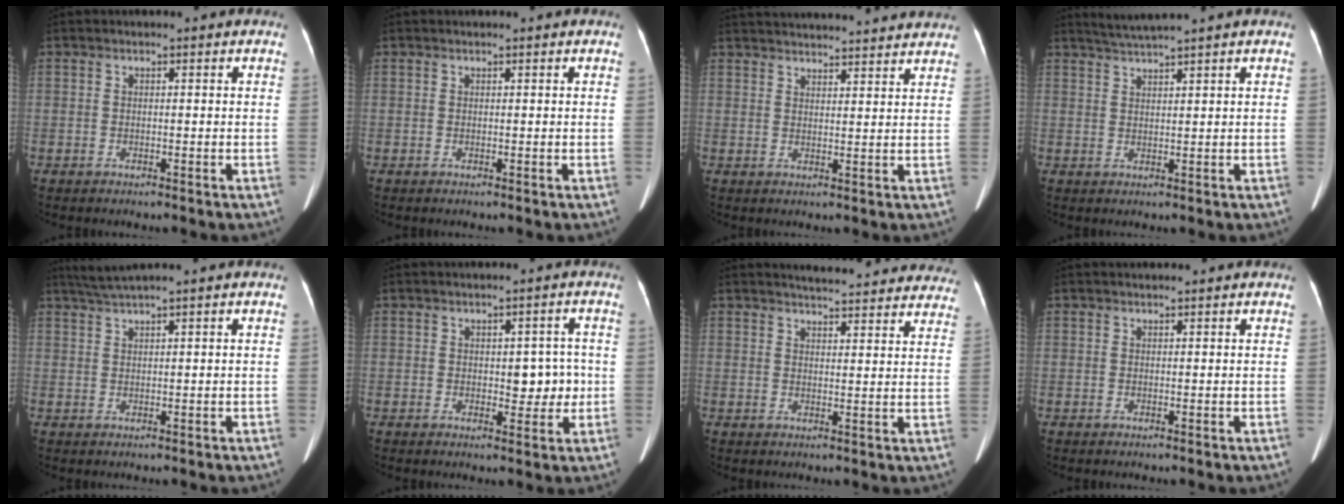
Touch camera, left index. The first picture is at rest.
{"total": 0.0}
{"total": 19.7, "force": [18.6, 2.1, 6.1], "torque": [-0.104, 0.026, 0.247]}
{"total": 3.5, "force": [3.0, -1.3, 1.1], "torque": [-0.025, 0.007, 0.063]}
{"total": 2.8, "force": [2.2, -1.1, 1.3], "torque": [-0.036, 0.007, 0.052]}
{"total": 3.9, "force": [-0.2, 2.4, 3.1], "torque": [-0.035, 0.007, 0.002]}
{"total": 20.1, "force": [19.0, 3.5, 5.4], "torque": [-0.067, -0.040, 0.210]}
{"total": 1.4, "force": [1.3, 0.0, 0.4], "torque": [-0.010, 0.014, 0.021]}